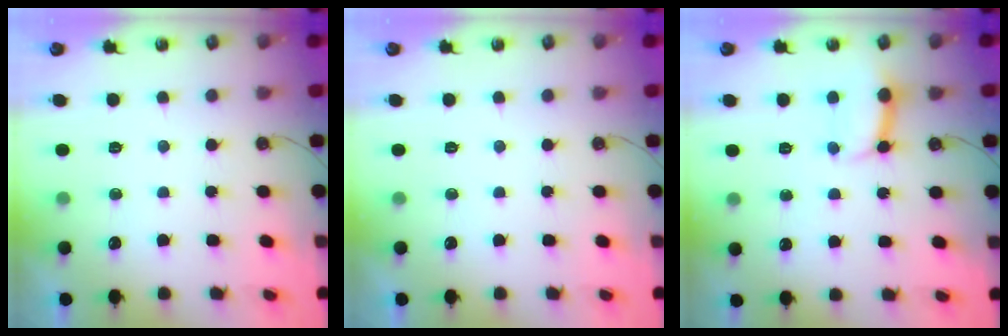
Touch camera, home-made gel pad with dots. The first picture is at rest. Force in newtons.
{"total": 0.0}
{"total": 10.1, "press": 10.0, "slide": 1.2}